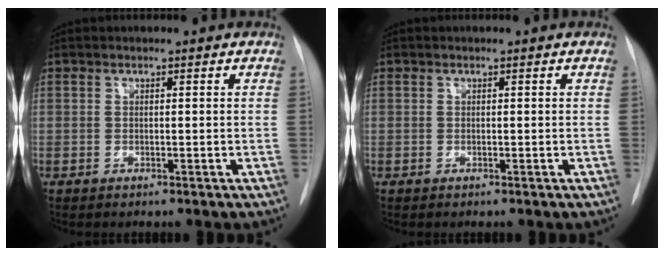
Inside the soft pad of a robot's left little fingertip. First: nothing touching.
{"total": 0.0}